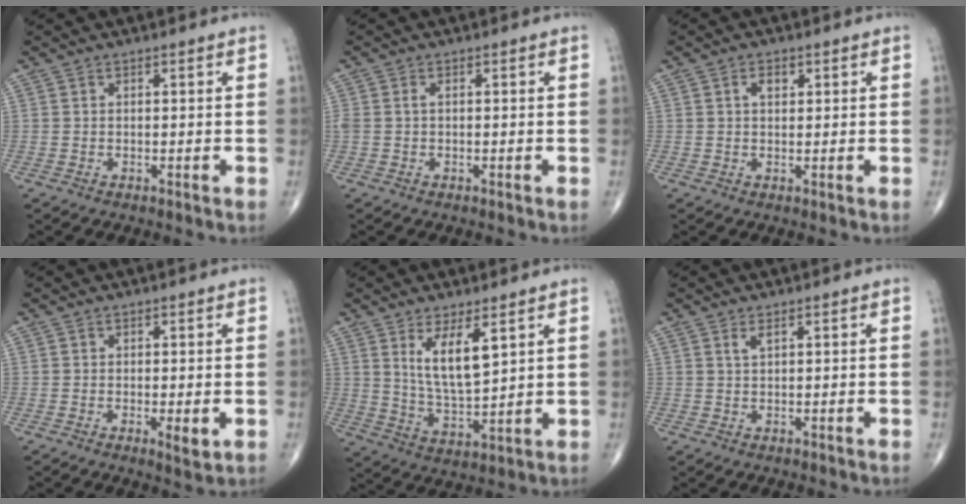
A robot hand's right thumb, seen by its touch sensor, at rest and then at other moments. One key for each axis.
{"total": 1.4, "fx": 0.2, "fy": 0.8, "fz": 1.2, "tx": -0.036, "ty": 0.009, "tz": 0.006}
{"total": 2.3, "fx": 0.9, "fy": 1.4, "fz": 1.6, "tx": -0.022, "ty": -0.001, "tz": 0.012}
{"total": 2.6, "fx": -0.5, "fy": 0.8, "fz": 2.4, "tx": -0.043, "ty": -0.010, "tz": -0.009}
{"total": 9.4, "fx": 4.2, "fy": 3.1, "fz": 7.8, "tx": -0.131, "ty": -0.038, "tz": 0.090}
{"total": 1.3, "fx": 0.8, "fy": 0.4, "fz": 1.0, "tx": -0.020, "ty": 0.001, "tz": 0.017}